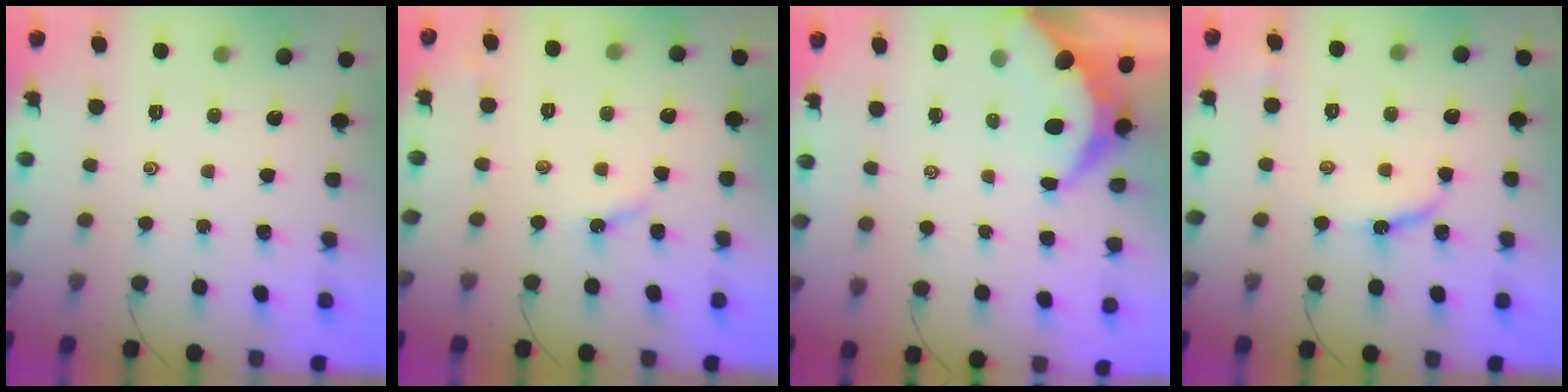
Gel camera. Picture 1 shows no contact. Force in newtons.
{"total": 3.7, "press": 3.6, "slide": 0.5}
{"total": 6.8, "press": 6.7, "slide": 0.9}
{"total": 8.0, "press": 8.0, "slide": 0.7}